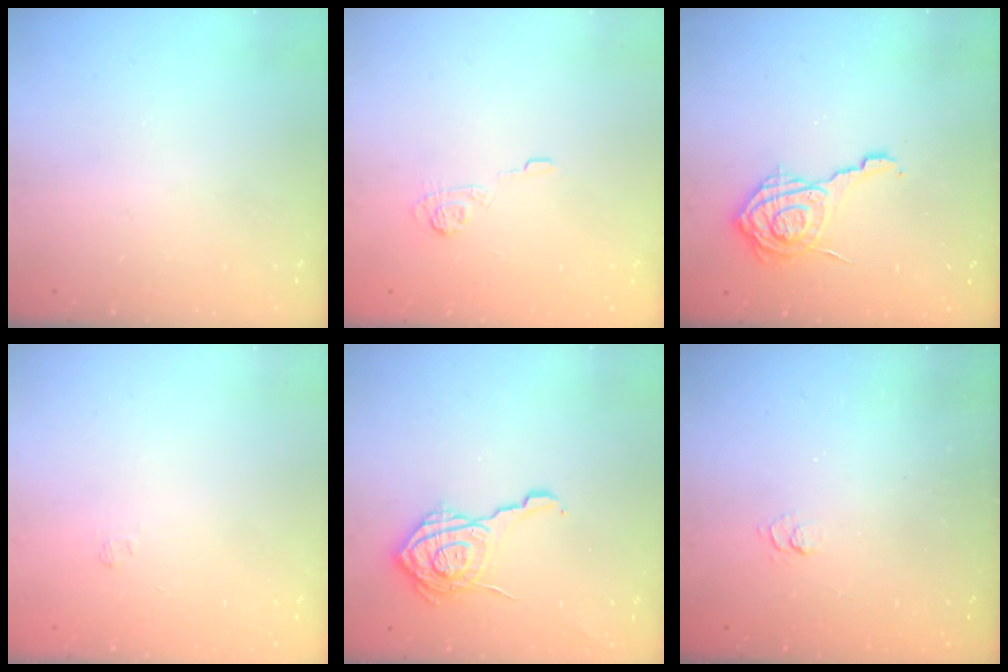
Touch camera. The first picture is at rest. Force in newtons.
{"total": 4.5, "press": 4.2, "slide": 1.6}
{"total": 12.8, "press": 12.8, "slide": 0.9}
{"total": 1.7, "press": 1.2, "slide": 1.1}
{"total": 18.1, "press": 18.1, "slide": 0.8}
{"total": 2.7, "press": 2.2, "slide": 1.5}